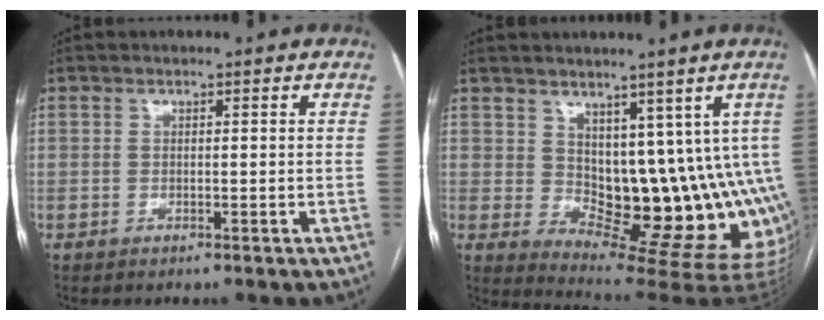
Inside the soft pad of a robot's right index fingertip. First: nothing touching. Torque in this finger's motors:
{"motor_torque": [0.88, 0.06, 0.39, 0.06]}